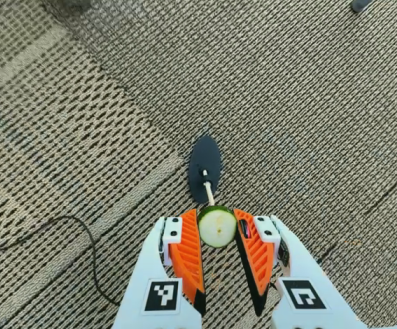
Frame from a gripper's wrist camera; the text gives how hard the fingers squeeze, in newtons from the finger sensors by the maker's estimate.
{"total": 6.5, "left": 5.8, "right": 7.2}